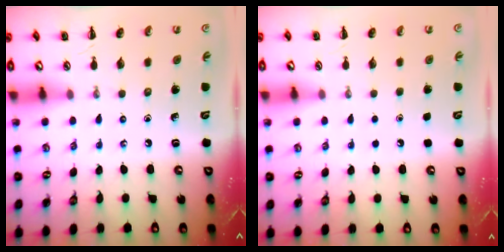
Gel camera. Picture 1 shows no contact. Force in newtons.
{"total": 1.8, "press": 1.7, "slide": 0.1}